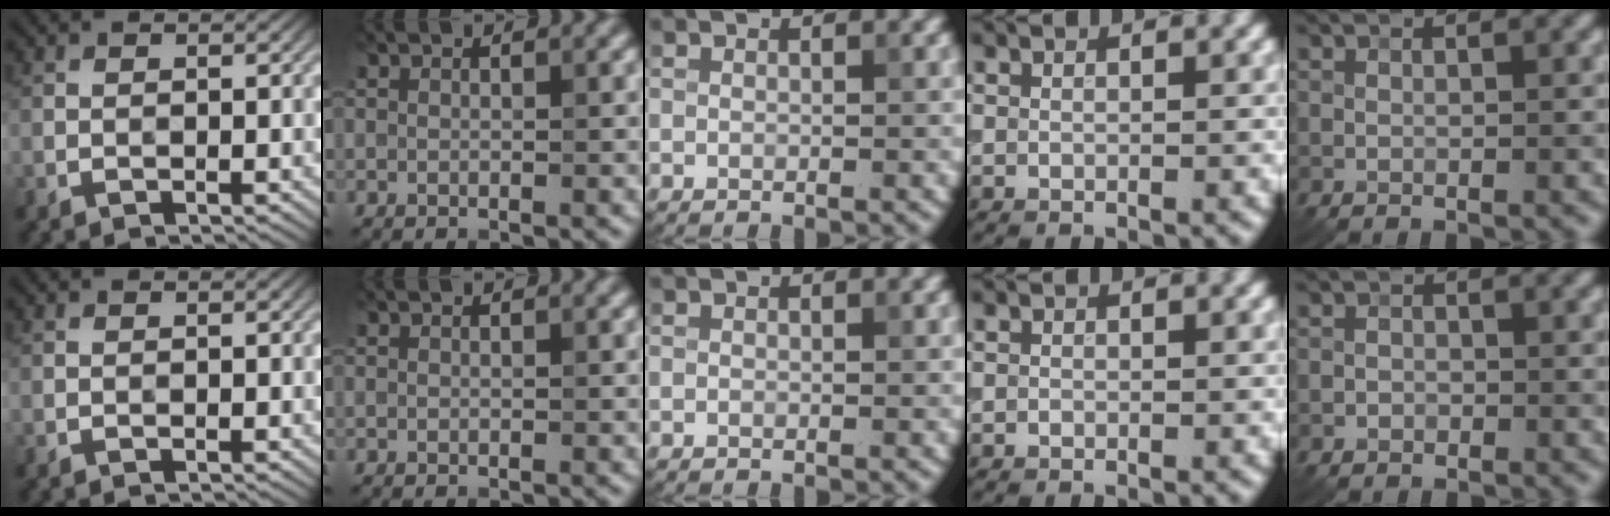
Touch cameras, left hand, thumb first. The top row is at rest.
{"little": {"total": 0.7, "force": [-0.4, 0.6, 0.3], "torque": [-0.003, 0.001, -0.008]}}